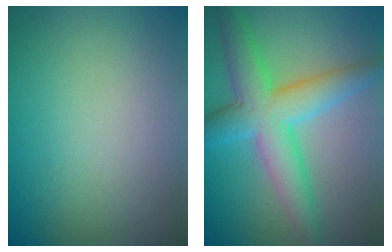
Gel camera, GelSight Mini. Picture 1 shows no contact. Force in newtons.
{"total": 6.6, "press": 6.6, "slide": 0.1}